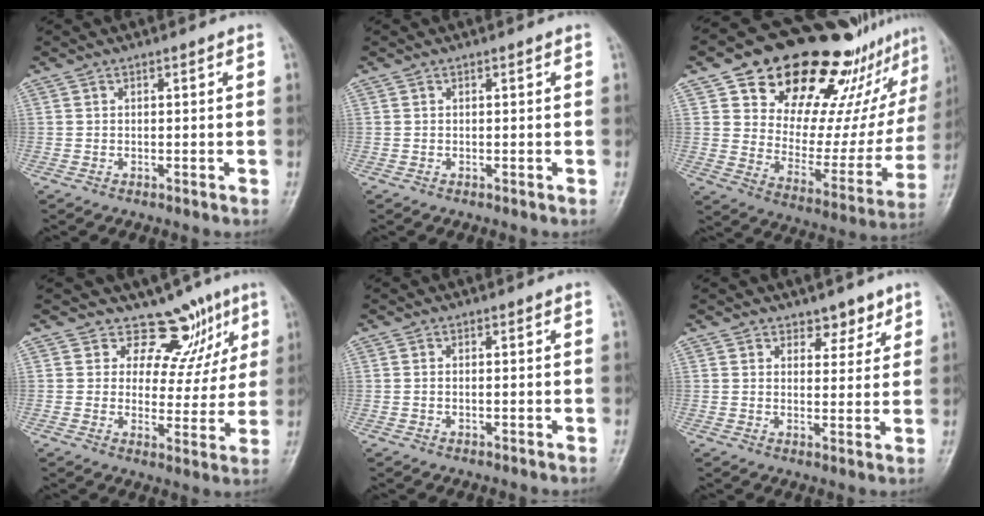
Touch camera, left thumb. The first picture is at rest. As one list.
[{"total": 0.0}, {"total": 29.2, "force": [19.8, 12.6, 17.3], "torque": [-0.213, -0.074, 0.292]}, {"total": 9.5, "force": [6.7, 6.2, 2.7], "torque": [0.006, -0.038, 0.088]}, {"total": 0.8, "force": [-0.1, 0.3, 0.7], "torque": [-0.019, 0.006, -0.001]}, {"total": 4.1, "force": [3.0, 2.5, 1.3], "torque": [0.014, -0.019, 0.043]}]